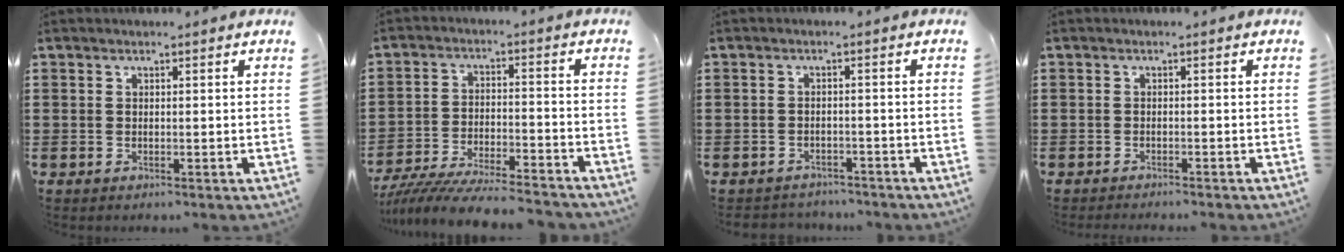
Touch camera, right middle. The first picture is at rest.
{"total": 7.5, "force": [-7.2, 0.2, 2.2], "torque": [-0.046, -0.002, -0.141]}
{"total": 2.0, "force": [-1.9, 0.4, -0.2], "torque": [-0.005, 0.001, -0.045]}
{"total": 0.8, "force": [-0.8, -0.1, 0.0], "torque": [-0.003, -0.002, -0.016]}